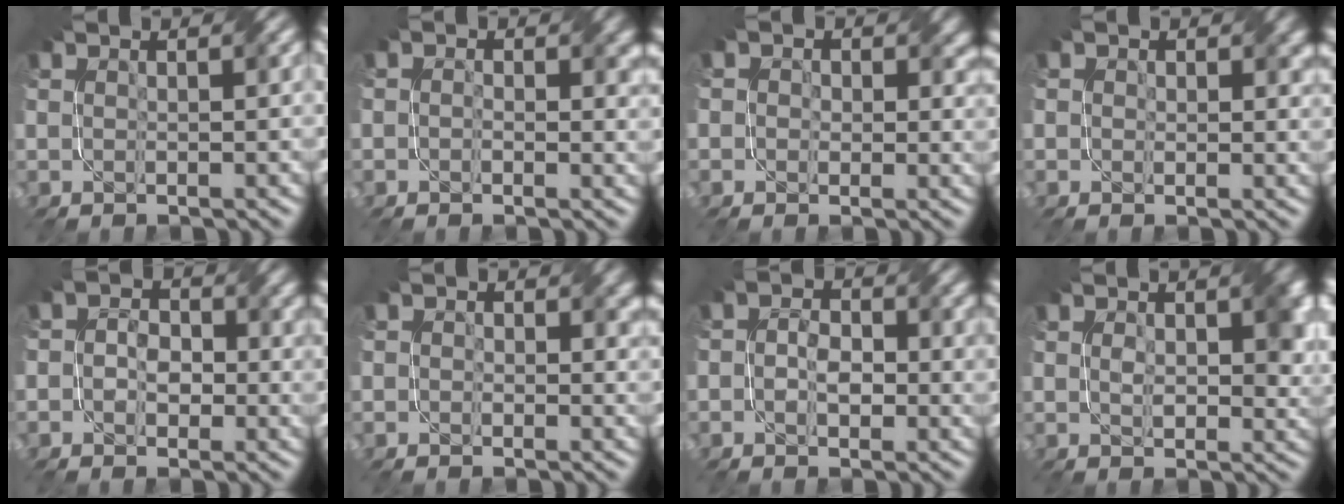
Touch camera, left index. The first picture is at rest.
{"total": 2.9, "force": [0.3, 2.0, 2.0], "torque": [-0.016, 0.002, -0.004]}
{"total": 3.7, "force": [1.2, 2.9, 2.0], "torque": [-0.031, 0.003, 0.000]}
{"total": 2.4, "force": [1.0, 1.8, 1.2], "torque": [-0.016, -0.006, 0.009]}
{"total": 3.3, "force": [0.1, 2.6, 2.1], "torque": [-0.022, 0.001, -0.012]}
{"total": 2.6, "force": [0.7, 2.0, 1.6], "torque": [-0.014, -0.002, 0.001]}
{"total": 3.0, "force": [-0.2, 2.1, 2.2], "torque": [-0.036, -0.002, -0.009]}
{"total": 4.3, "force": [0.6, 2.4, 3.6], "torque": [-0.055, -0.004, 0.015]}